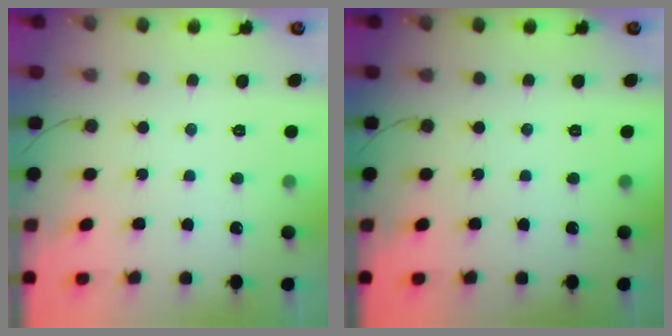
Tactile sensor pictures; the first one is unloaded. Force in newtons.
{"total": 0.0}